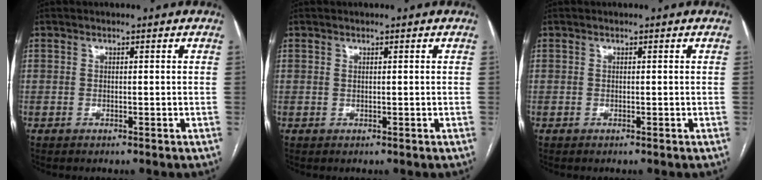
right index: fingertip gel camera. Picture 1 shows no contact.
{"total": 0.0}
{"total": 0.0}